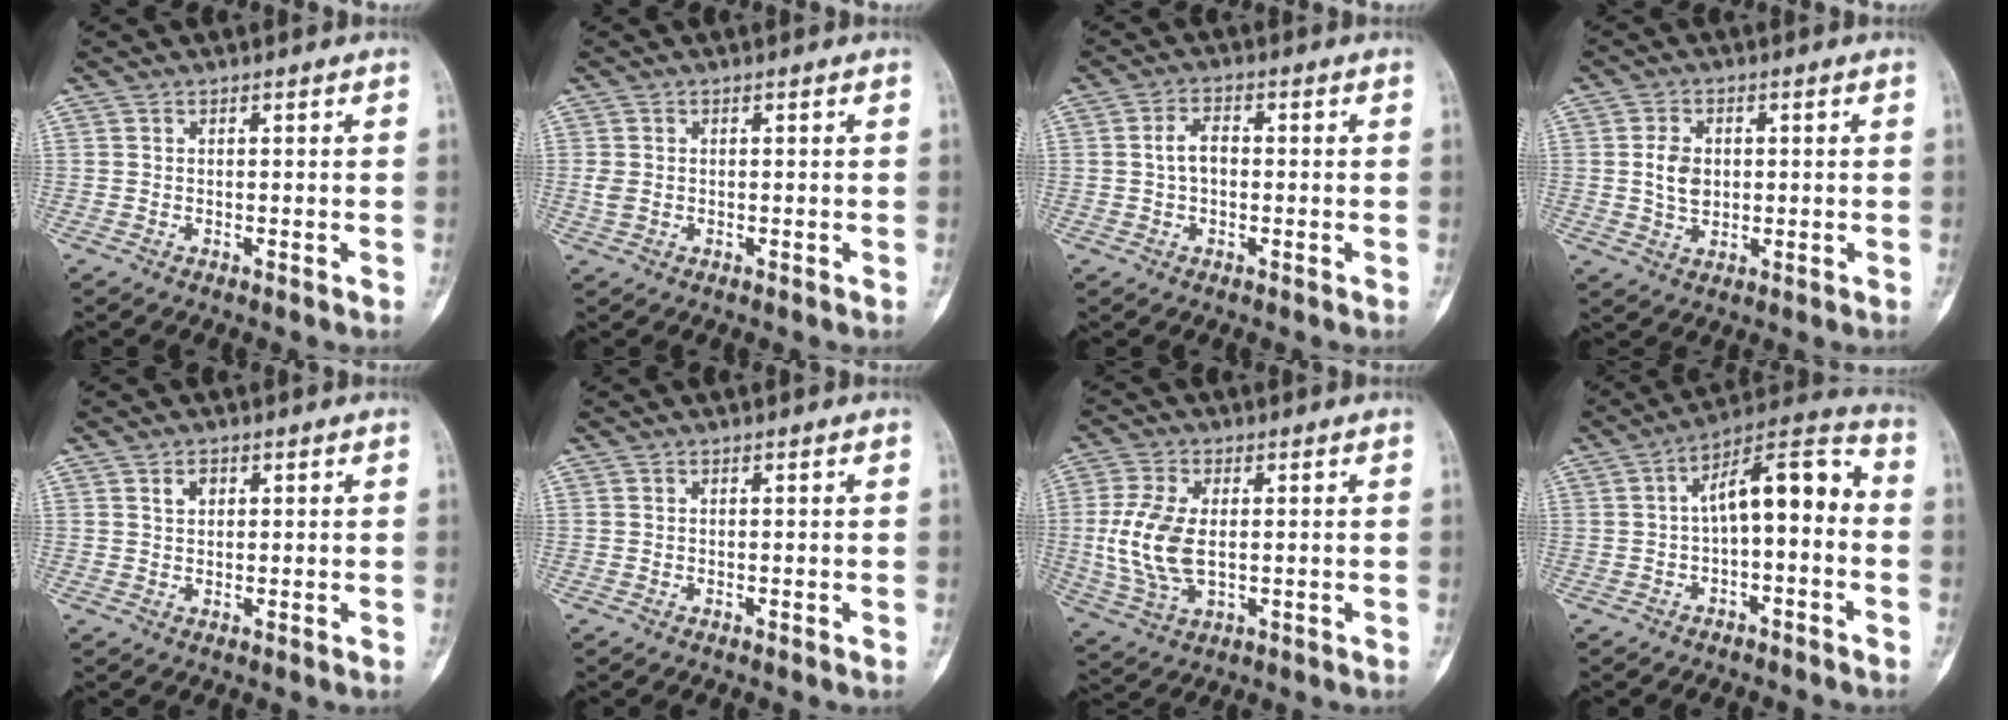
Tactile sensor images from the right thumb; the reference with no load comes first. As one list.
[{"total": 1.9, "force": [0.0, 1.4, 1.3], "torque": [-0.030, 0.003, 0.001]}, {"total": 4.0, "force": [0.0, 2.3, 3.2], "torque": [-0.059, 0.011, -0.003]}, {"total": 5.3, "force": [0.4, 3.9, 3.5], "torque": [-0.050, -0.004, 0.009]}, {"total": 2.0, "force": [0.9, 1.4, 1.1], "torque": [-0.013, -0.002, 0.015]}, {"total": 0.0}, {"total": 11.1, "force": [0.2, 6.2, 9.2], "torque": [-0.203, -0.005, 0.010]}, {"total": 12.6, "force": [-0.7, 6.0, 11.0], "torque": [-0.146, 0.055, -0.024]}]